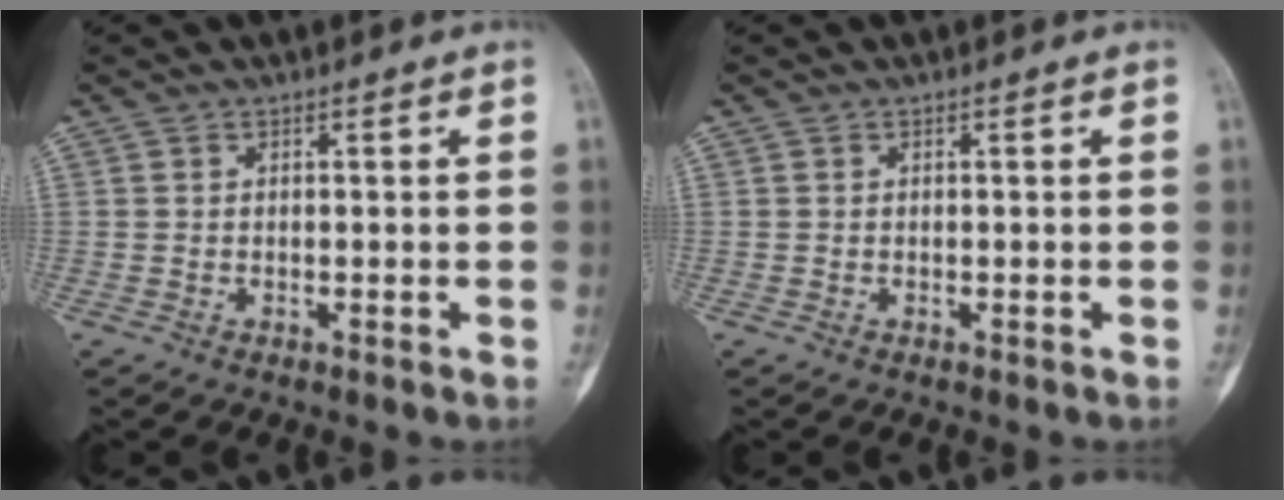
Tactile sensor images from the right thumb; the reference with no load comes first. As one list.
[{"total": 0.0}]